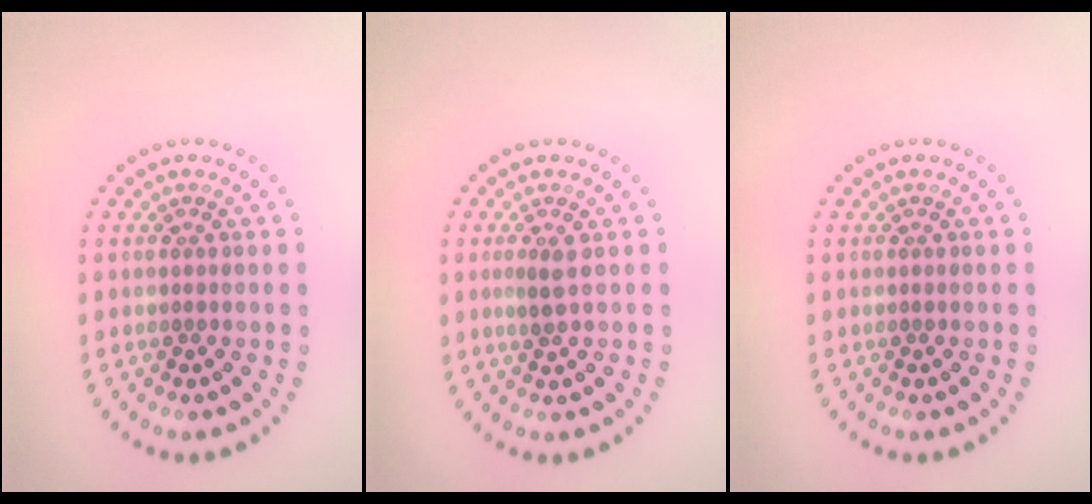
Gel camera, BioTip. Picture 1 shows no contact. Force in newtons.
{"total": 1.1, "press": 0.9, "slide": 0.6}
{"total": 0.0}